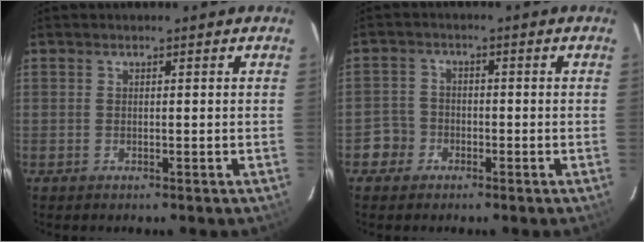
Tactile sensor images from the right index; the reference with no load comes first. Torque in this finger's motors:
{"motor_torque": [-0.85, 0.06, -1.02, -0.21]}